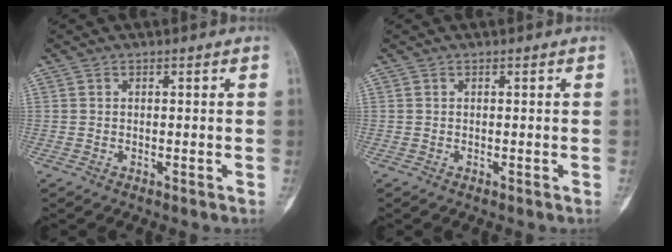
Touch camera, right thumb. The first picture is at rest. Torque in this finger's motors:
{"motor_torque": [0.00, 0.00, 0.08, 0.00, 0.02]}